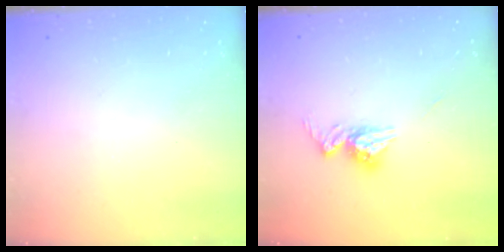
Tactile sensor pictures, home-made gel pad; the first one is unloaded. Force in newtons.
{"total": 9.4, "press": 9.4, "slide": 0.8}